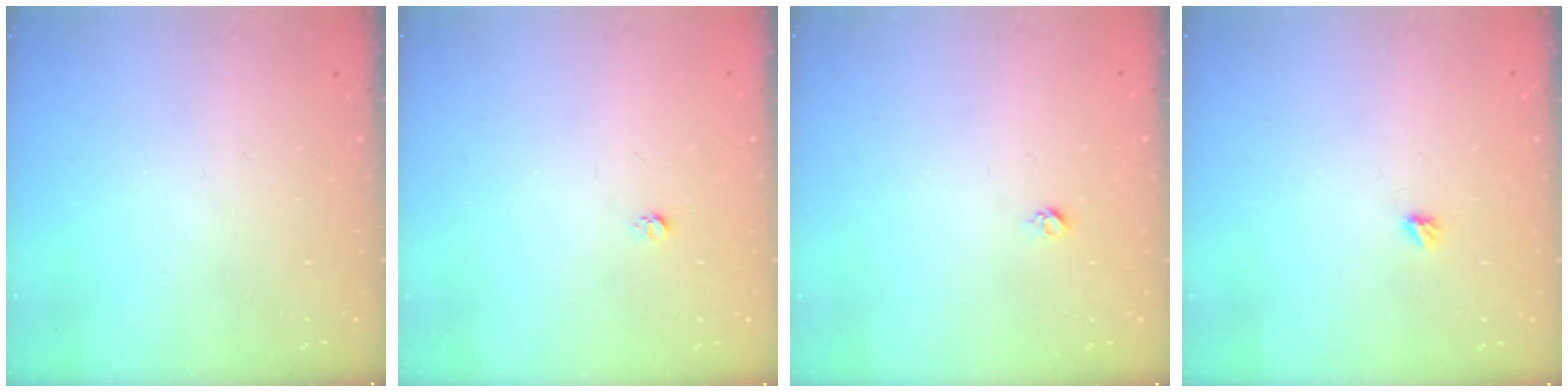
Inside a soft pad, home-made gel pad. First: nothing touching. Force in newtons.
{"total": 2.7, "press": 2.7, "slide": 0.3}
{"total": 3.0, "press": 2.9, "slide": 0.4}
{"total": 2.9, "press": 2.9, "slide": 0.5}